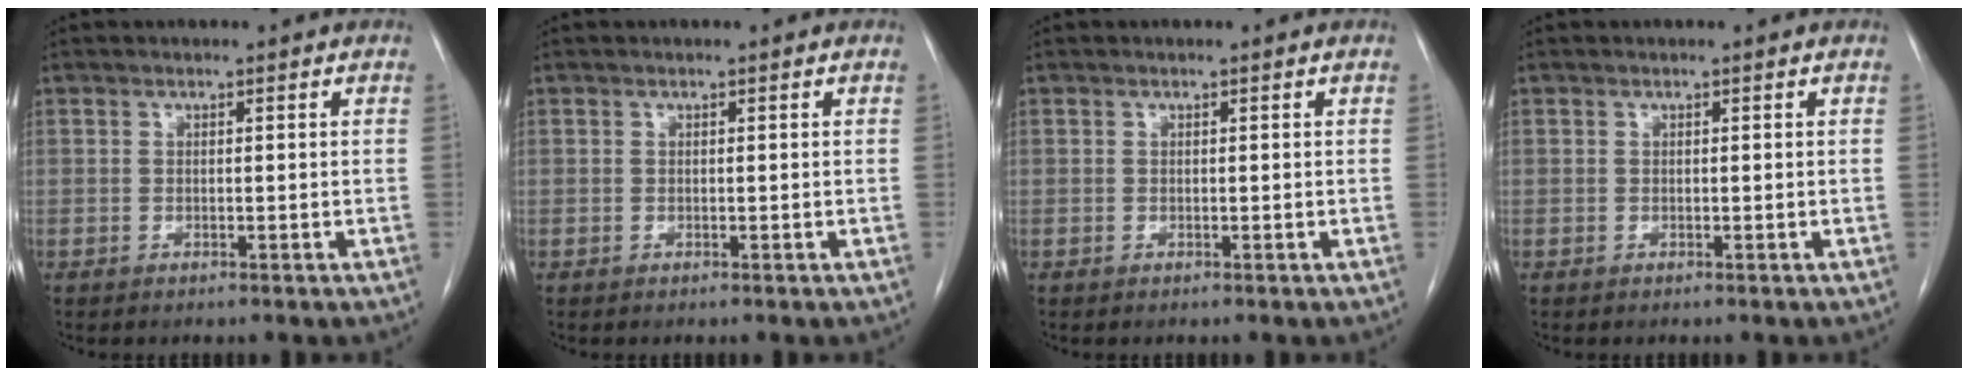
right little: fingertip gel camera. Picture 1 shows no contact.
{"total": 0.0}
{"total": 0.0}
{"total": 0.0}